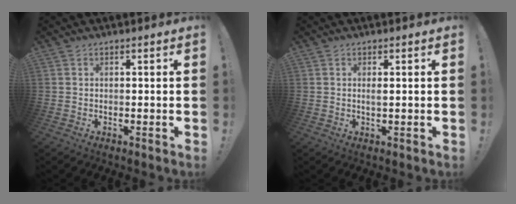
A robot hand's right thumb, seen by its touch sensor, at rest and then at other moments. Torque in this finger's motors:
{"motor_torque": [-0.04, -0.02, 0.00, 0.03, 0.00]}